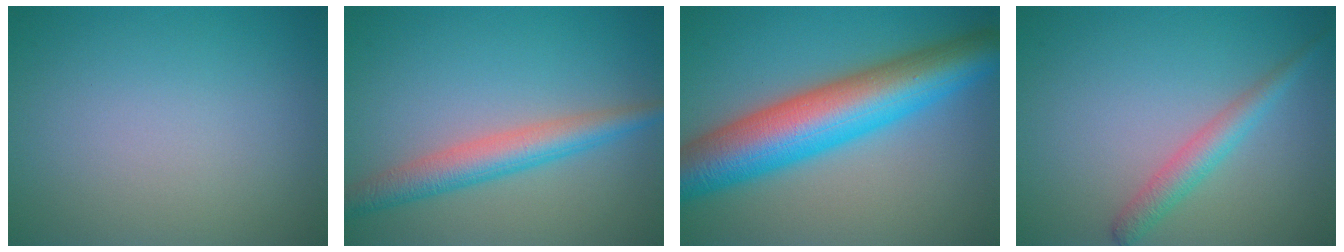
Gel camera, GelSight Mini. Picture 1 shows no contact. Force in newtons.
{"total": 4.2, "press": 4.2, "slide": 0.0}
{"total": 11.2, "press": 11.2, "slide": 0.2}
{"total": 2.5, "press": 2.5, "slide": 0.1}